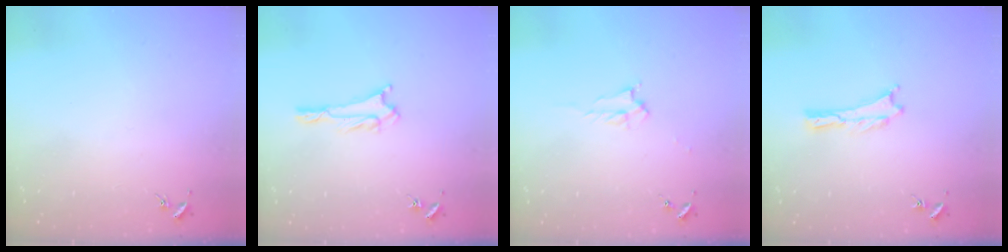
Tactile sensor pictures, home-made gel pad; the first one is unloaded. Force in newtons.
{"total": 1.7, "press": 1.7, "slide": 0.2}
{"total": 1.7, "press": 1.6, "slide": 0.2}
{"total": 0.0}